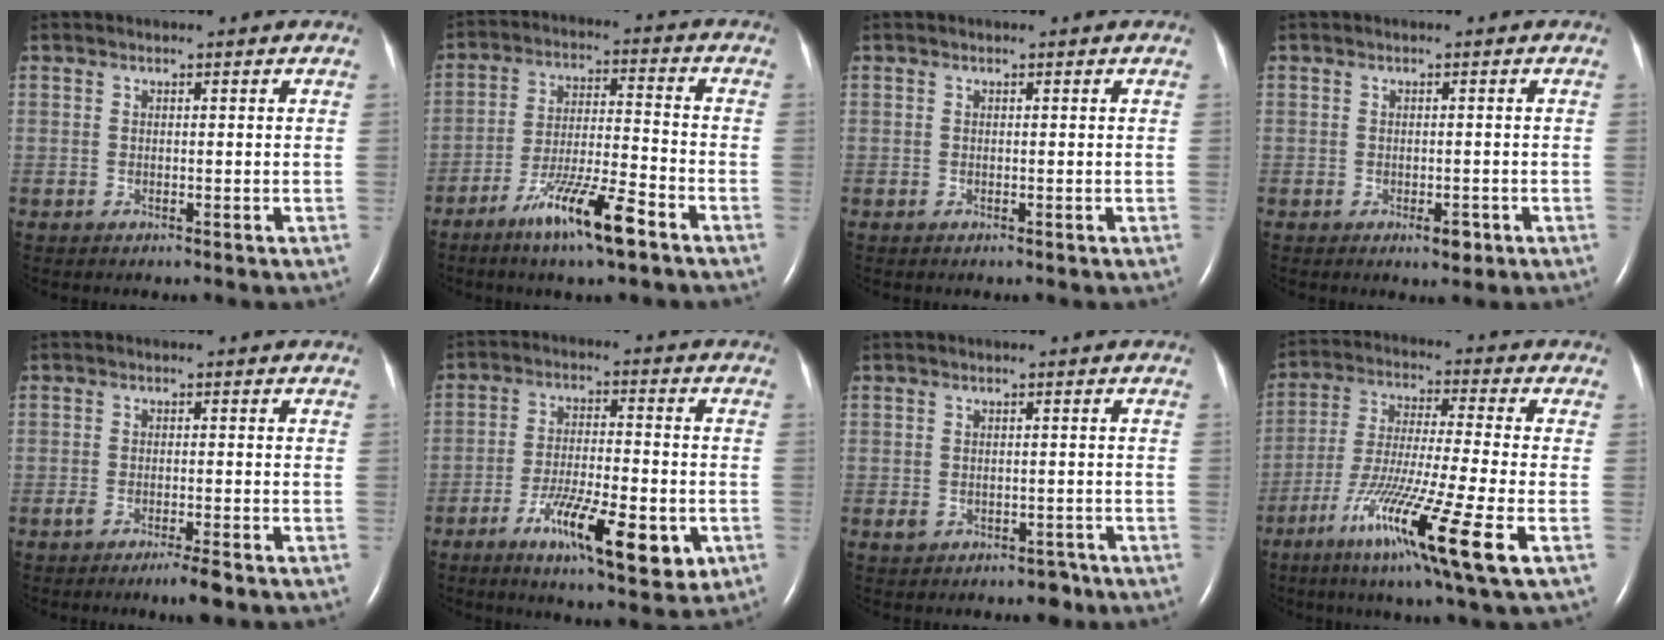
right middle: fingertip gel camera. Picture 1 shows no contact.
{"total": 11.2, "force": [-7.0, 0.6, 8.7], "torque": [-0.162, -0.019, -0.126]}
{"total": 0.0}
{"total": 2.1, "force": [-1.1, 0.8, 1.6], "torque": [-0.023, 0.000, -0.011]}
{"total": 3.2, "force": [-2.2, 0.1, 2.3], "torque": [-0.042, -0.005, -0.037]}
{"total": 13.1, "force": [-5.6, 3.2, 11.4], "torque": [-0.188, -0.012, -0.083]}
{"total": 2.9, "force": [-1.7, 2.0, 1.2], "torque": [-0.013, 0.009, -0.015]}
{"total": 16.8, "force": [-7.6, -0.6, 15.0], "torque": [-0.288, -0.047, -0.136]}